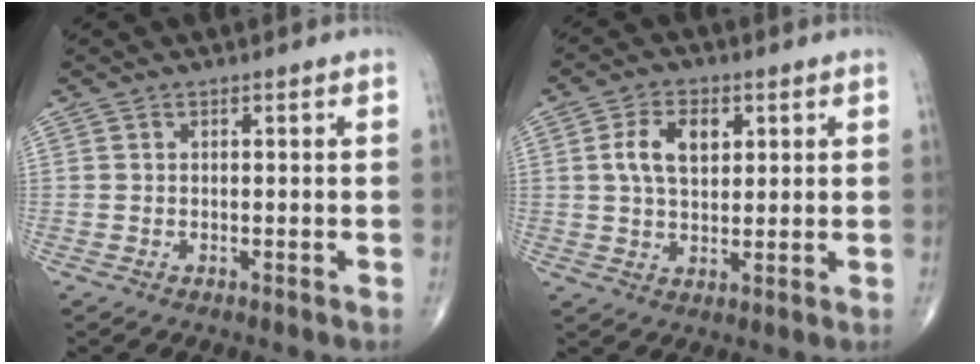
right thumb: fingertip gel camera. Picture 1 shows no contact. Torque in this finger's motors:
{"motor_torque": [0.09, 0.08, 0.36, 0.10, 0.11]}